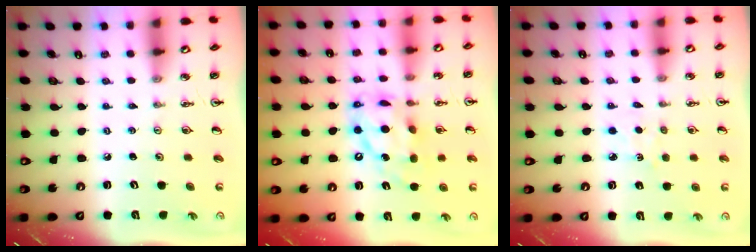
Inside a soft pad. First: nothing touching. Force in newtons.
{"total": 13.4, "press": 13.3, "slide": 1.4}
{"total": 3.9, "press": 3.9, "slide": 0.5}